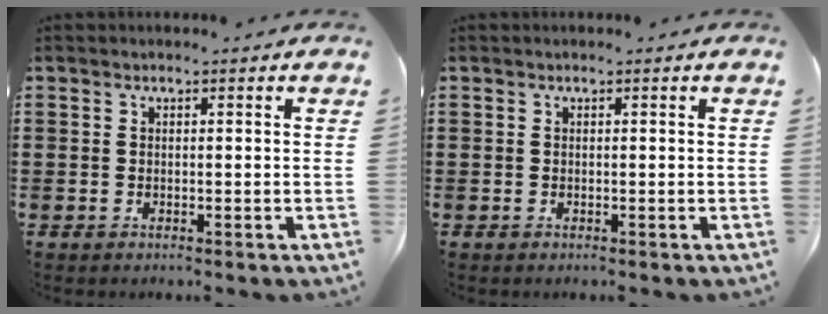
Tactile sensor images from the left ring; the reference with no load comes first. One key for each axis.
{"total": 0.0}